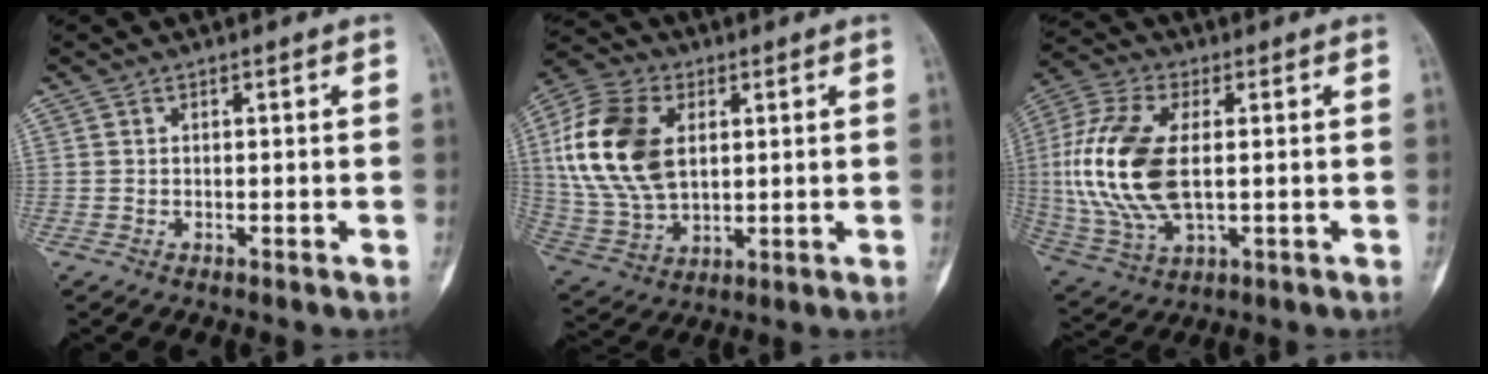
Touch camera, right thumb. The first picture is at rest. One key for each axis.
{"total": 18.3, "fx": 3.8, "fy": 11.7, "fz": 13.6, "tx": -0.273, "ty": 0.000, "tz": 0.074}
{"total": 17.9, "fx": 0.7, "fy": 9.4, "fz": 15.2, "tx": -0.344, "ty": -0.002, "tz": 0.018}